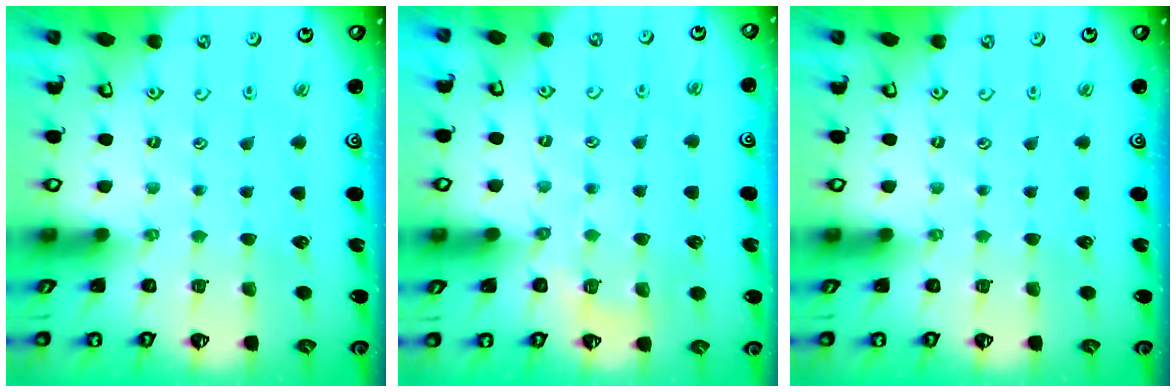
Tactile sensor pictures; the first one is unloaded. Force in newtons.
{"total": 4.9, "press": 4.8, "slide": 1.3}
{"total": 0.0}